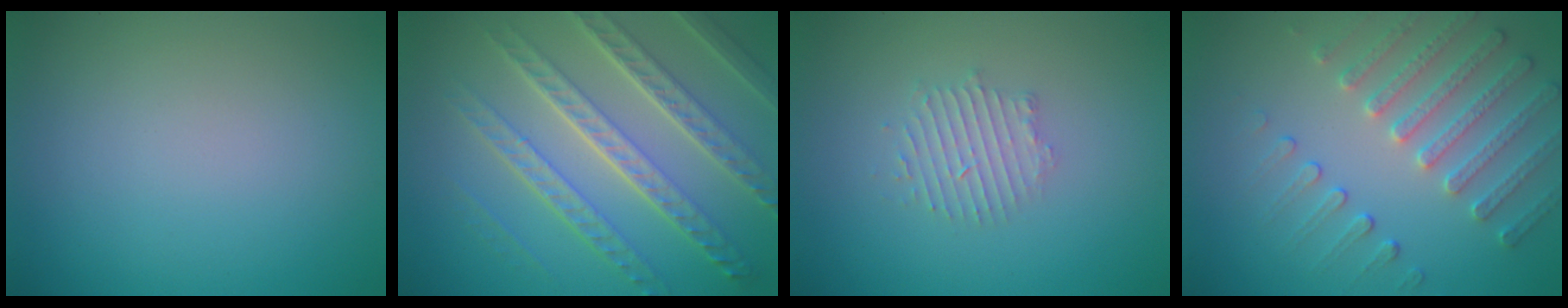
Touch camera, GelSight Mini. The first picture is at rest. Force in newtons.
{"total": 7.8, "press": 5.5, "slide": 5.5}
{"total": 2.1, "press": 2.1, "slide": 0.4}
{"total": 3.8, "press": 3.6, "slide": 1.2}